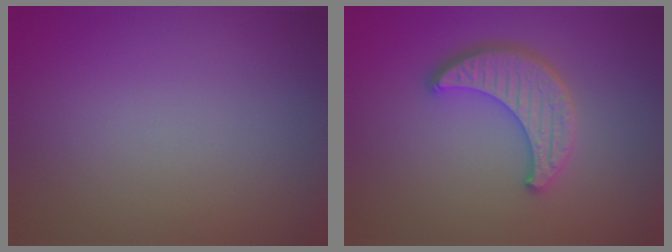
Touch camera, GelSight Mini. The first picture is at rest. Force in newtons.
{"total": 4.5, "press": 3.8, "slide": 2.5}